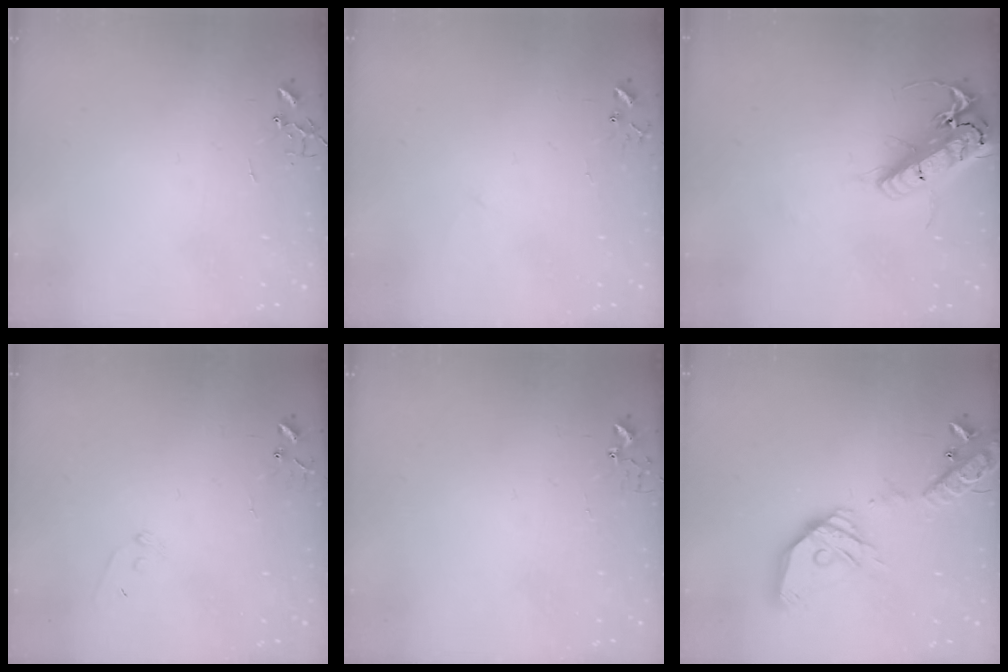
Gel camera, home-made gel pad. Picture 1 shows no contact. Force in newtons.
{"total": 4.6, "press": 4.5, "slide": 0.6}
{"total": 20.0, "press": 19.6, "slide": 4.1}
{"total": 6.8, "press": 6.7, "slide": 0.5}
{"total": 2.7, "press": 2.7, "slide": 0.3}
{"total": 21.9, "press": 21.6, "slide": 3.8}